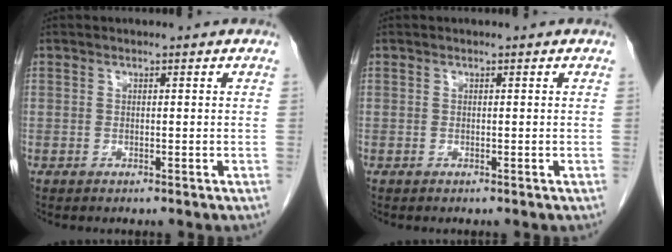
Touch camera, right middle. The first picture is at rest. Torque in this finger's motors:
{"motor_torque": [0.00, 0.00, 0.00, 0.00]}